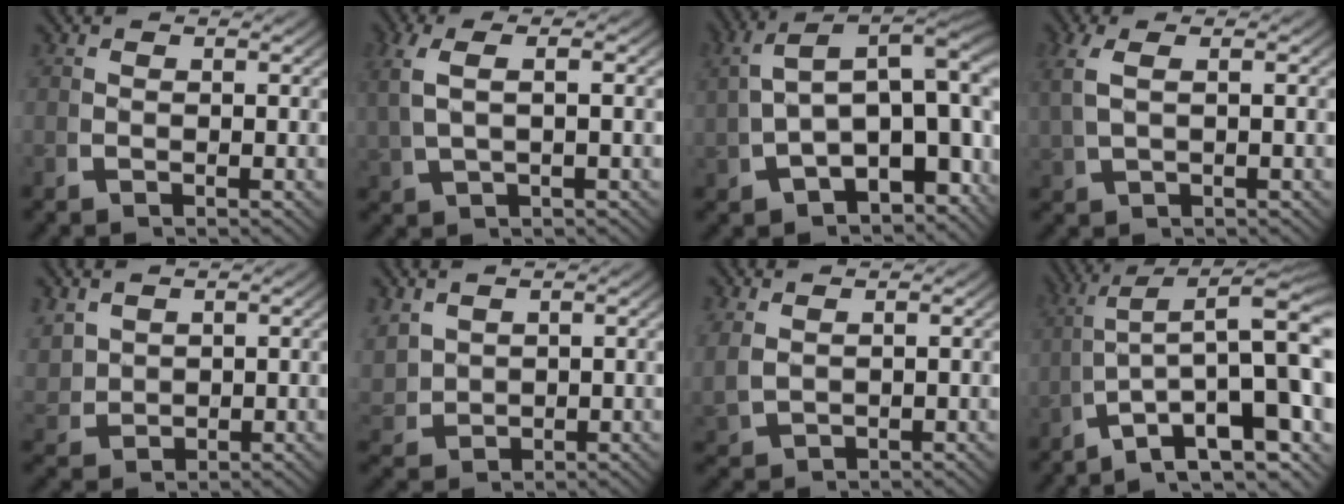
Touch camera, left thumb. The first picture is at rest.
{"total": 3.7, "force": [1.0, 1.1, 3.4], "torque": [-0.078, 0.012, 0.026]}
{"total": 13.2, "force": [-0.2, 8.5, 10.1], "torque": [-0.154, -0.027, 0.006]}
{"total": 2.5, "force": [0.8, 0.7, 2.3], "torque": [-0.058, 0.008, 0.024]}
{"total": 2.9, "force": [1.5, 2.1, 1.4], "torque": [-0.045, -0.008, 0.042]}
{"total": 3.1, "force": [1.3, 2.4, 1.6], "torque": [-0.053, -0.010, 0.042]}
{"total": 2.2, "force": [1.4, 1.3, 1.2], "torque": [-0.034, 0.003, 0.038]}
{"total": 11.9, "force": [-2.7, 5.8, 10.1], "torque": [-0.169, -0.040, -0.021]}